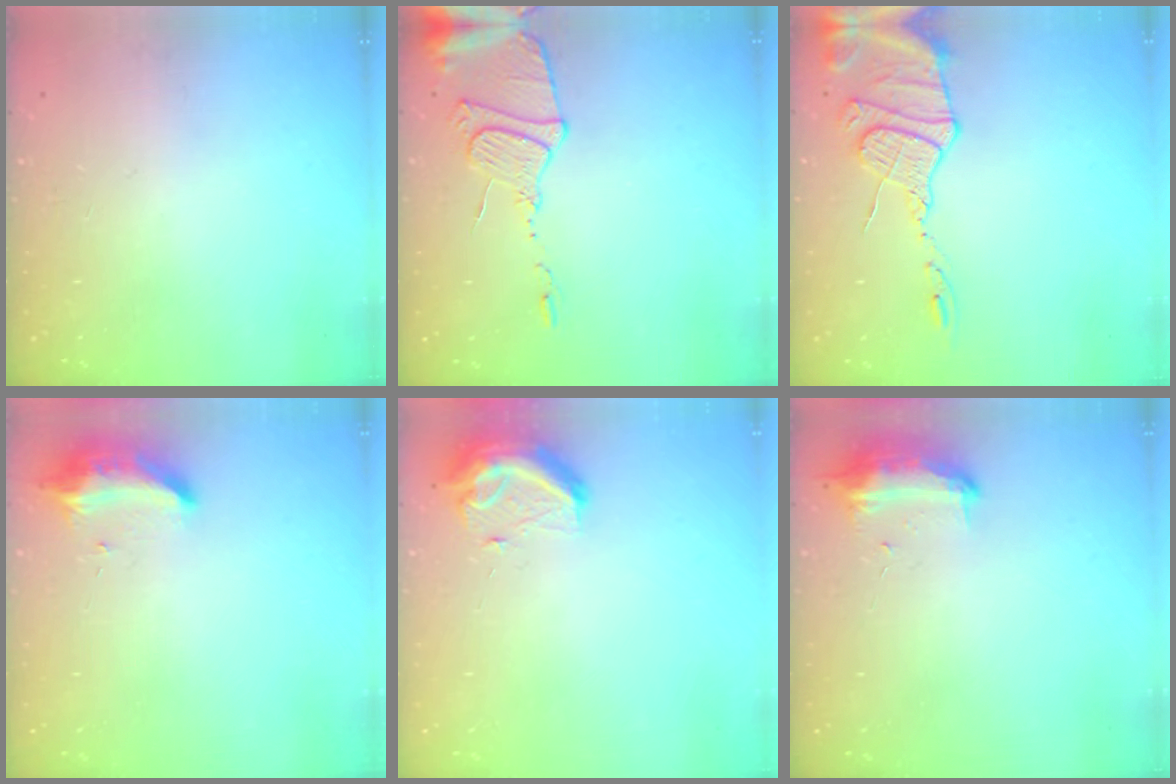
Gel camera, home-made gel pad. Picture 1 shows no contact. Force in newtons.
{"total": 12.3, "press": 12.3, "slide": 1.1}
{"total": 14.6, "press": 14.5, "slide": 1.9}
{"total": 9.2, "press": 9.2, "slide": 0.6}
{"total": 9.2, "press": 9.1, "slide": 1.5}
{"total": 8.7, "press": 8.7, "slide": 0.3}